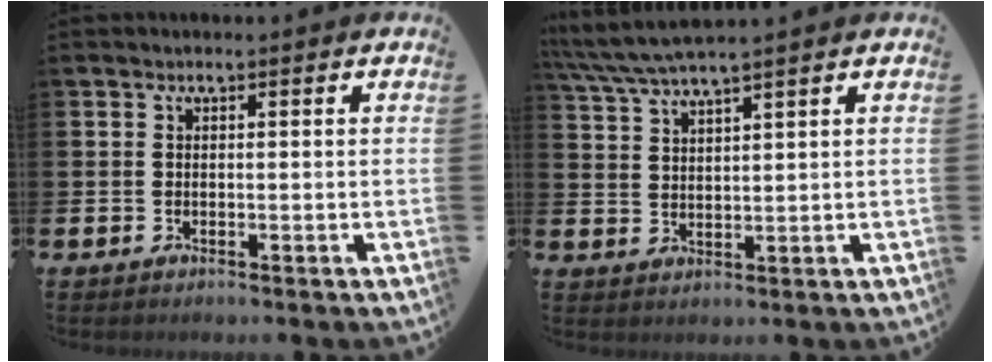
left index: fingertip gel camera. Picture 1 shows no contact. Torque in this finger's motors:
{"motor_torque": [0.00, -0.08, 0.79, 0.21]}